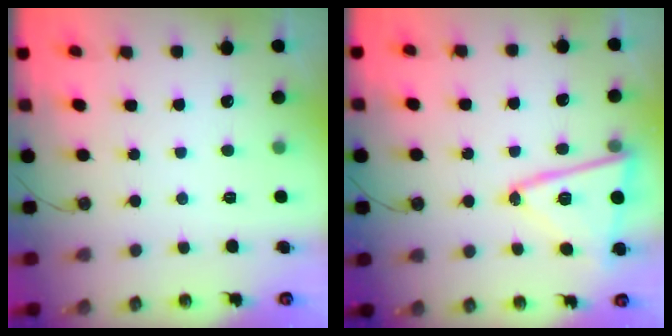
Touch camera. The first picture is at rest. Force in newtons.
{"total": 14.9, "press": 14.8, "slide": 1.8}